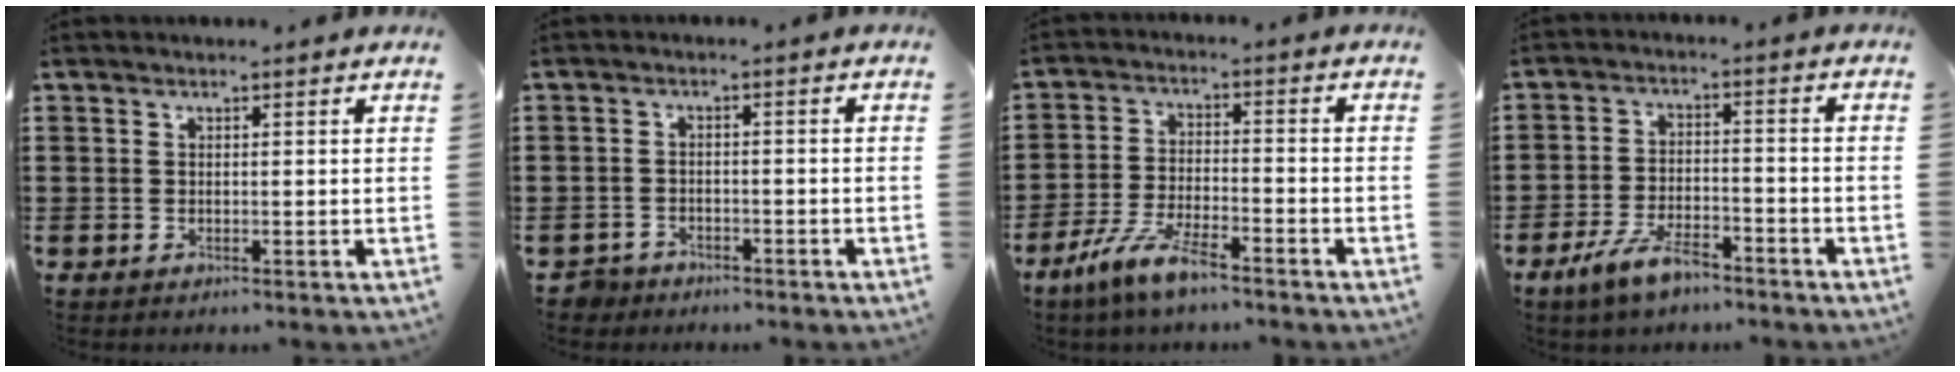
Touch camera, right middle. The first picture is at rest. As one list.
[{"total": 2.1, "force": [-2.0, 0.7, -0.1], "torque": [-0.005, 0.000, -0.045]}, {"total": 7.0, "force": [-5.5, 1.0, 4.2], "torque": [-0.101, -0.010, -0.107]}, {"total": 6.3, "force": [-4.9, 1.9, 3.5], "torque": [-0.075, 0.002, -0.094]}]